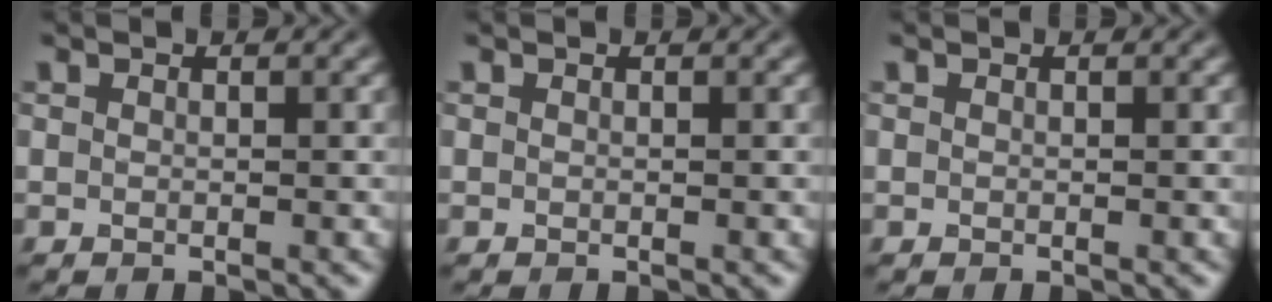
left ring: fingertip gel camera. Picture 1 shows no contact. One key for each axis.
{"total": 0.0}
{"total": 0.0}